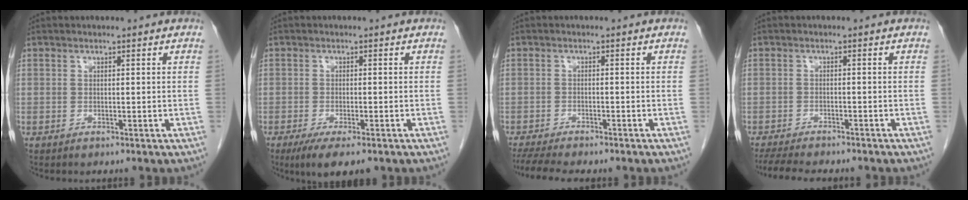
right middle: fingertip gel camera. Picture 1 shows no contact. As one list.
[{"total": 6.6, "force": [-4.6, 1.6, 4.5], "torque": [-0.066, -0.016, -0.068]}, {"total": 8.3, "force": [-7.1, 1.4, 4.1], "torque": [-0.065, -0.008, -0.107]}, {"total": 10.5, "force": [-9.2, 2.0, 4.7], "torque": [-0.073, -0.011, -0.130]}]